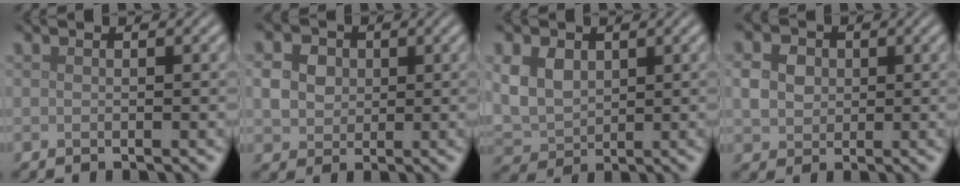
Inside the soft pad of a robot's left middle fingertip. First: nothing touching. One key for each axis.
{"total": 4.6, "fx": 1.1, "fy": 3.8, "fz": 2.2, "tx": -0.047, "ty": 0.015, "tz": 0.017}
{"total": 4.5, "fx": 1.3, "fy": 3.4, "fz": 2.7, "tx": -0.060, "ty": 0.002, "tz": 0.022}
{"total": 3.2, "fx": 0.5, "fy": 2.7, "fz": 1.6, "tx": -0.035, "ty": 0.006, "tz": 0.006}